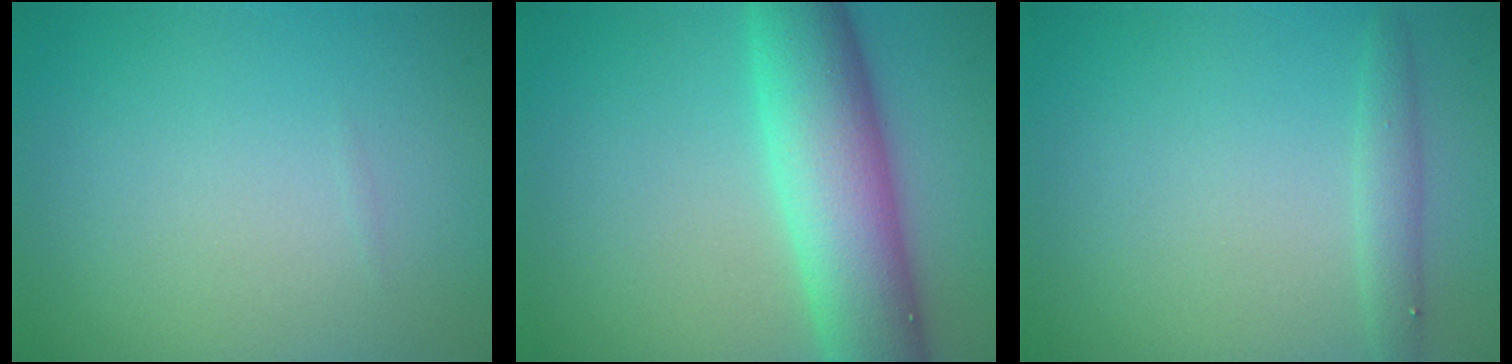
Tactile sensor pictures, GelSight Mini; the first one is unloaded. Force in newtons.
{"total": 8.5, "press": 8.5, "slide": 0.3}
{"total": 1.5, "press": 1.5, "slide": 0.1}